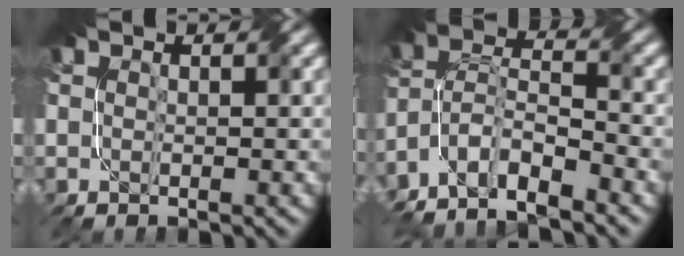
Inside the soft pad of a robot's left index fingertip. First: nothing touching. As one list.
[{"total": 8.3, "force": [-6.4, 2.7, 4.4], "torque": [-0.078, -0.002, -0.128]}]